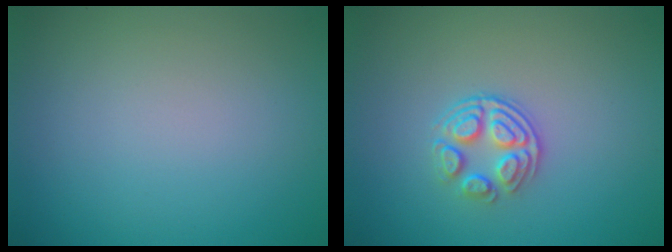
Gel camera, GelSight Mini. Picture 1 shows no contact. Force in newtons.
{"total": 3.1, "press": 2.6, "slide": 1.7}